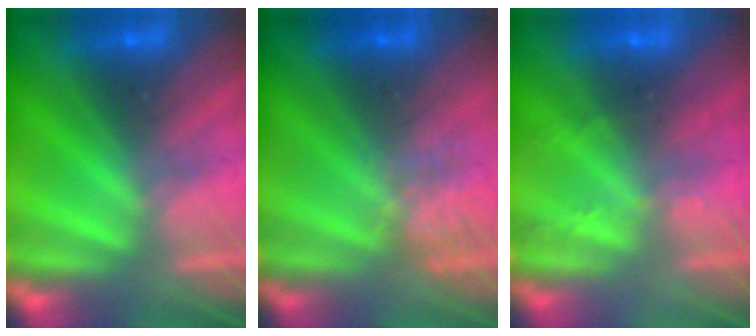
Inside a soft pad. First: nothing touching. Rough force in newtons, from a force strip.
{"total": 2.5}
{"total": 2.1}